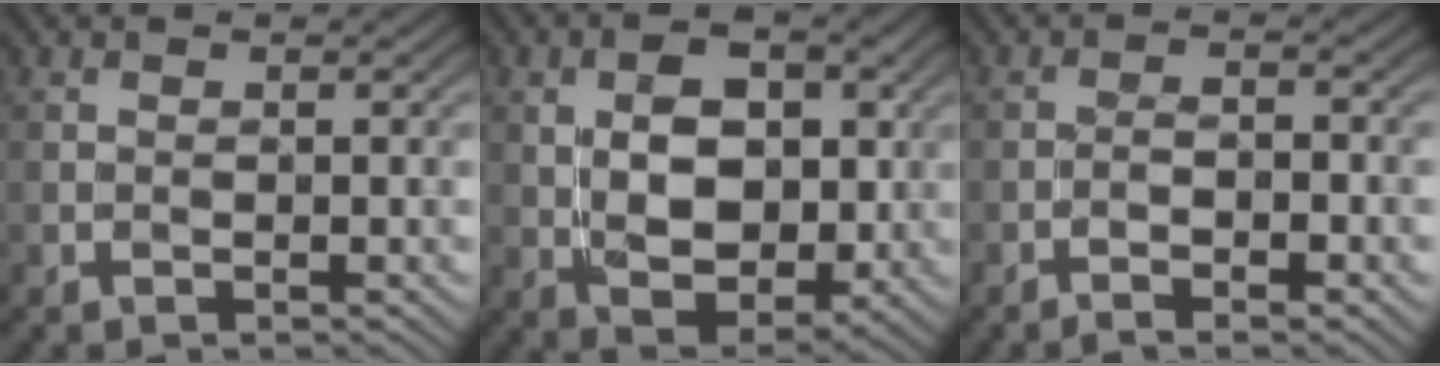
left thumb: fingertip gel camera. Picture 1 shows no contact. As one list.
[{"total": 7.0, "force": [1.5, 4.5, 5.2], "torque": [-0.095, -0.003, 0.024]}, {"total": 3.0, "force": [-1.9, 0.3, 2.2], "torque": [-0.043, 0.004, -0.032]}]